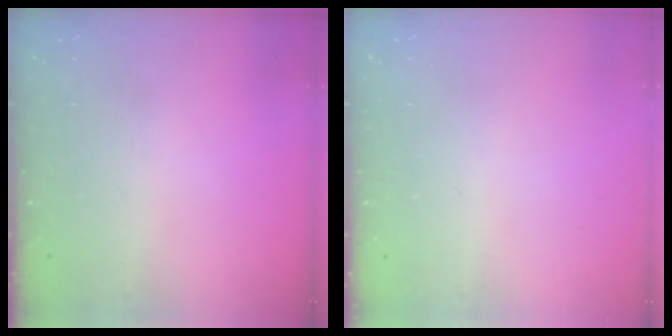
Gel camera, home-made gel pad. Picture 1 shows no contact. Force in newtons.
{"total": 0.0}